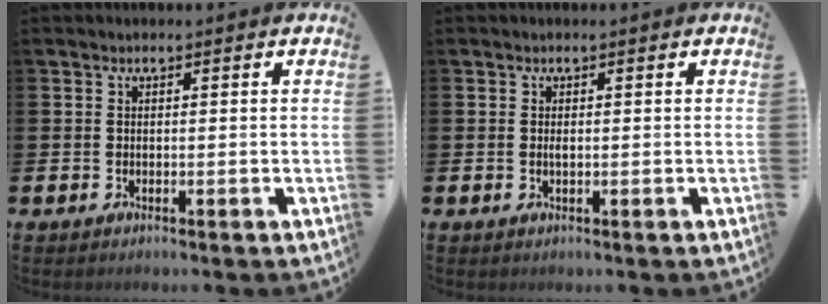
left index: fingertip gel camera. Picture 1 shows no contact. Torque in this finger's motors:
{"motor_torque": [0.23, -0.25, 0.00, 0.05]}